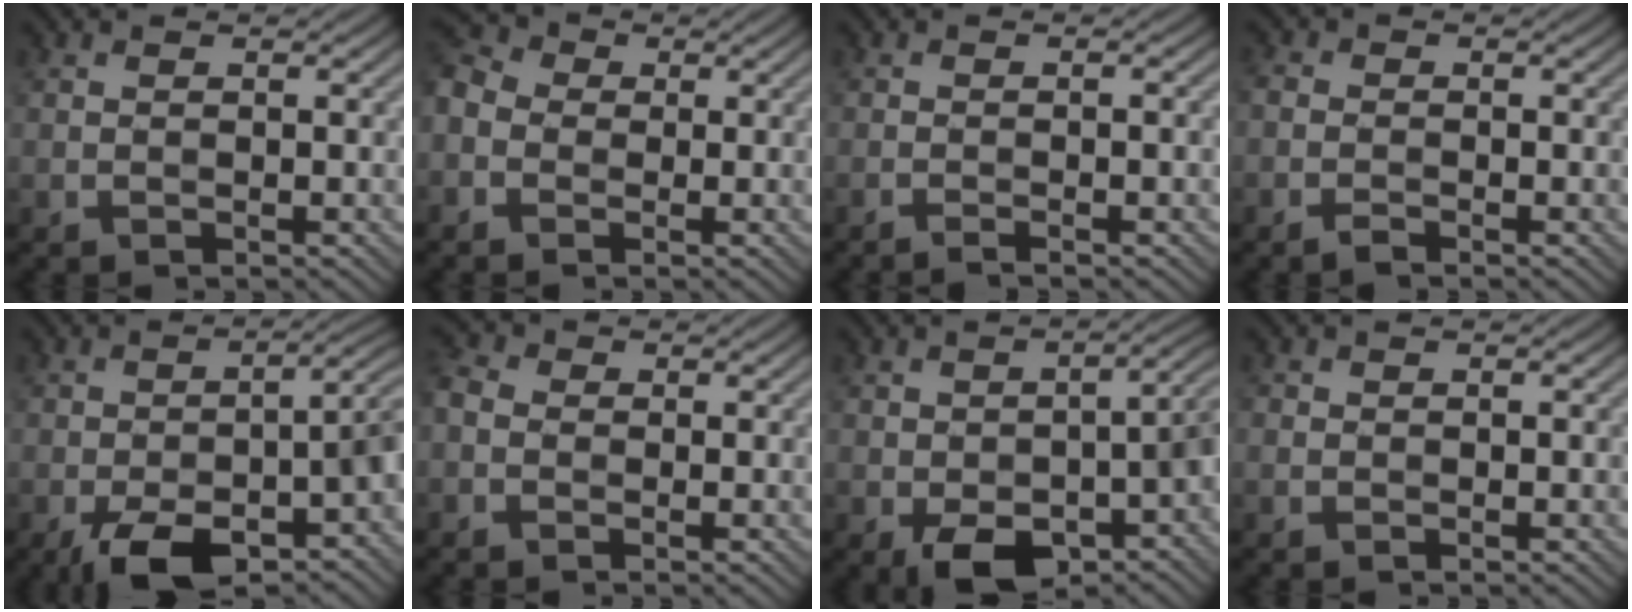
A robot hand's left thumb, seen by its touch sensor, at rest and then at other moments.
{"total": 5.4, "force": [-1.5, 4.4, 2.8], "torque": [-0.091, 0.001, -0.042]}
{"total": 2.4, "force": [-1.1, 0.3, 2.2], "torque": [-0.025, 0.009, -0.029]}
{"total": 1.8, "force": [-1.3, 0.9, 0.9], "torque": [-0.023, 0.000, -0.034]}
{"total": 13.6, "force": [-6.6, 5.9, 10.2], "torque": [-0.141, -0.026, -0.098]}
{"total": 2.9, "force": [-0.7, 2.4, 1.5], "torque": [-0.043, 0.004, -0.025]}
{"total": 12.4, "force": [-5.3, 6.4, 9.3], "torque": [-0.116, -0.036, -0.069]}
{"total": 0.6, "force": [-0.1, 0.5, 0.2], "torque": [-0.003, -0.004, -0.002]}